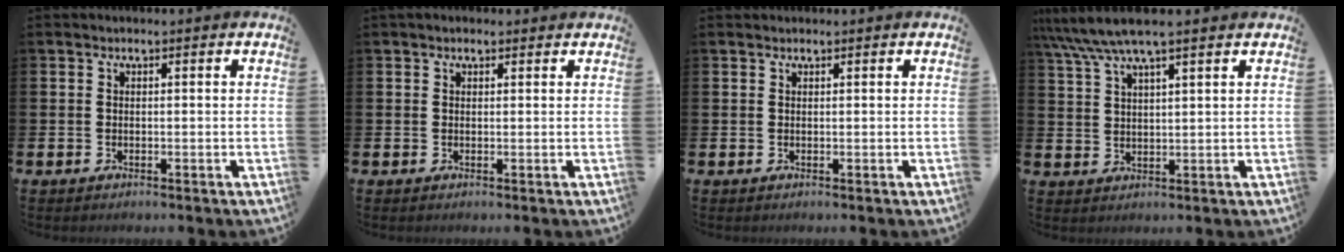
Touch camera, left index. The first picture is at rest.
{"total": 1.0, "force": [0.8, 0.5, 0.3], "torque": [0.003, 0.003, 0.012]}
{"total": 0.6, "force": [0.6, 0.1, -0.1], "torque": [0.011, -0.004, 0.010]}
{"total": 6.3, "force": [5.1, 0.8, 3.6], "torque": [-0.085, -0.010, 0.092]}